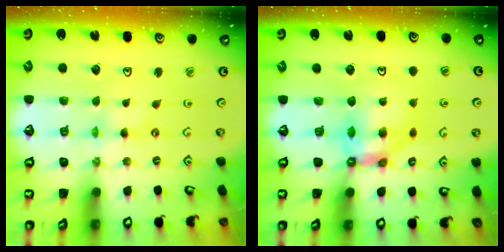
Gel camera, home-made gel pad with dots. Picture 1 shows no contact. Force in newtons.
{"total": 6.8, "press": 6.8, "slide": 0.6}